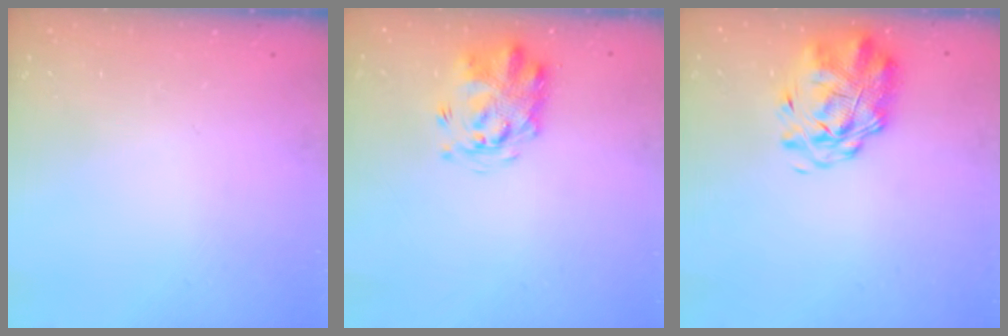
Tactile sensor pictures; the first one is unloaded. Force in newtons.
{"total": 3.2, "press": 3.1, "slide": 0.8}
{"total": 2.7, "press": 2.3, "slide": 1.5}